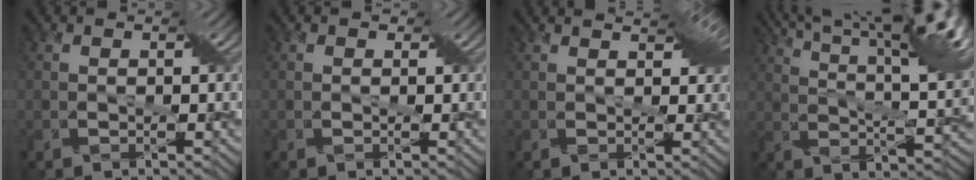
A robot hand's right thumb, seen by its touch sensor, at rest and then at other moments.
{"total": 0.7, "force": [0.3, 0.6, 0.1], "torque": [-0.005, 0.006, -0.005]}
{"total": 2.4, "force": [1.7, 0.7, 1.5], "torque": [-0.034, 0.002, 0.030]}
{"total": 14.8, "force": [10.5, 2.1, 10.2], "torque": [-0.180, 0.011, 0.161]}